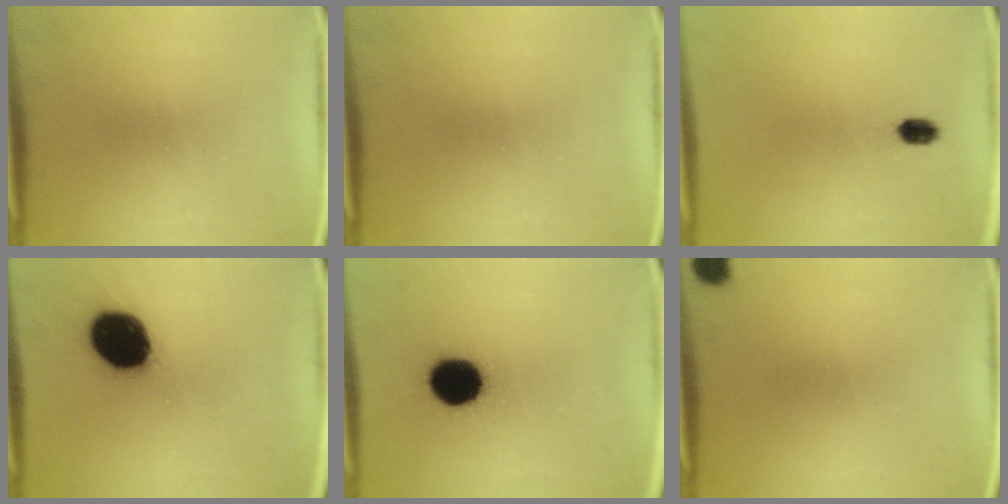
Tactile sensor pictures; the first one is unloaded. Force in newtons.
{"total": 0.0}
{"total": 2.4}
{"total": 19.6}
{"total": 15.0}
{"total": 2.5}